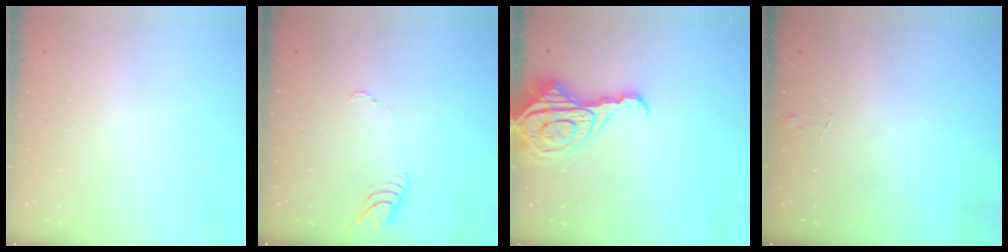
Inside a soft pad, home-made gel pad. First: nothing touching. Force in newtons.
{"total": 5.2, "press": 5.2, "slide": 0.6}
{"total": 13.6, "press": 13.5, "slide": 1.4}
{"total": 3.5, "press": 3.4, "slide": 0.3}